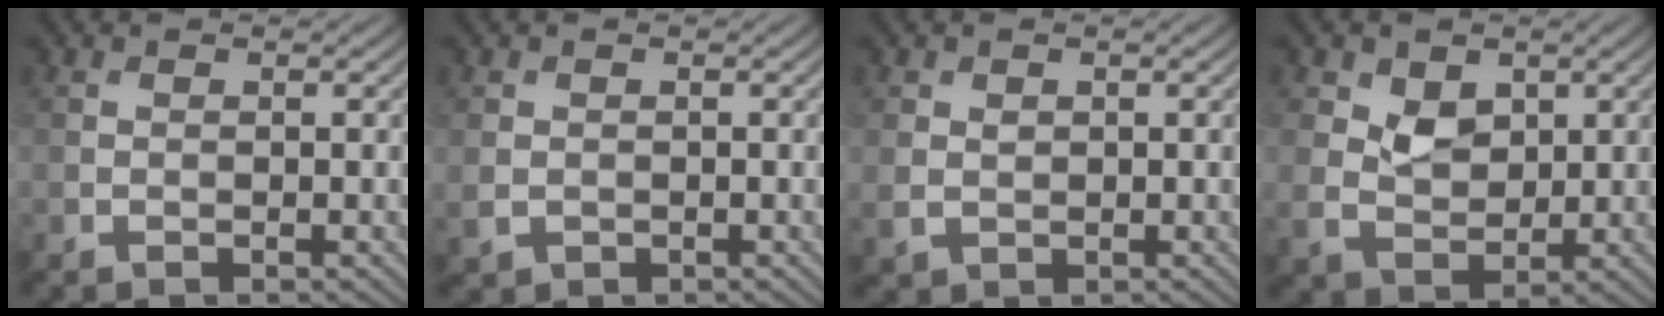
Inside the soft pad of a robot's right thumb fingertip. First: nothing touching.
{"total": 1.7, "force": [-0.1, 1.5, 0.8], "torque": [-0.025, -0.007, -0.001]}
{"total": 2.0, "force": [0.3, 1.6, 1.1], "torque": [-0.027, -0.005, 0.010]}
{"total": 4.1, "force": [1.6, 3.0, 2.4], "torque": [-0.054, -0.006, 0.025]}